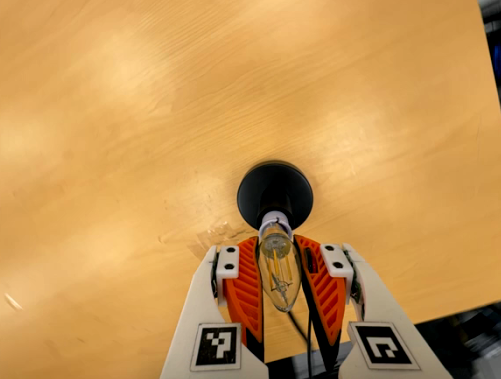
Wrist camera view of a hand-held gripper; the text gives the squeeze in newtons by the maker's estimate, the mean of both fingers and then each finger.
{"total": 16.1, "left": 14.5, "right": 17.7}